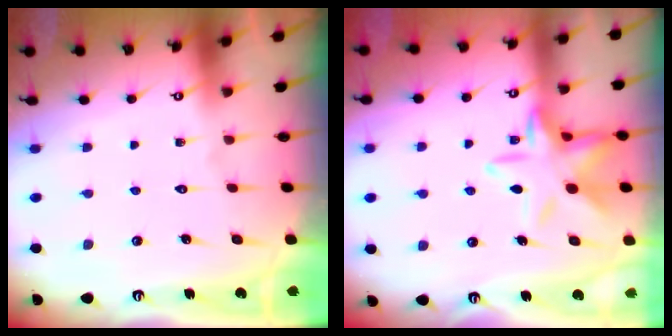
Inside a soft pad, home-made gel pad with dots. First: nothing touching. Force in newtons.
{"total": 13.4, "press": 13.3, "slide": 0.8}